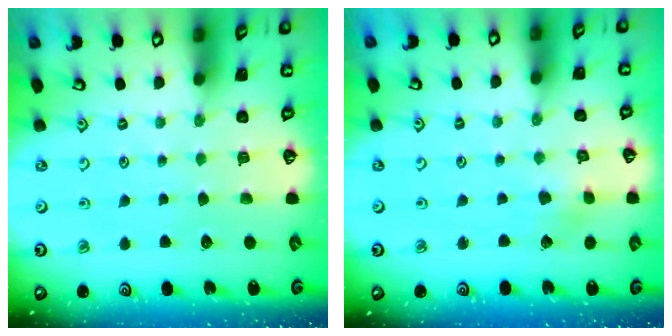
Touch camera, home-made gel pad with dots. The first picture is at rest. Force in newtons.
{"total": 2.6, "press": 2.6, "slide": 0.4}